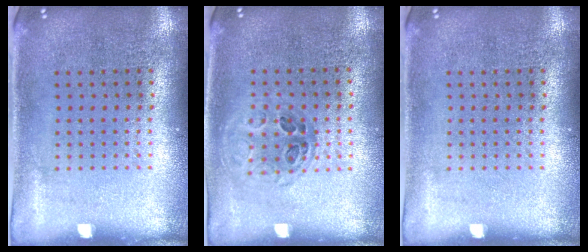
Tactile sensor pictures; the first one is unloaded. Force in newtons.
{"total": 0.9, "press": 0.9, "slide": 0.2}
{"total": 0.0}